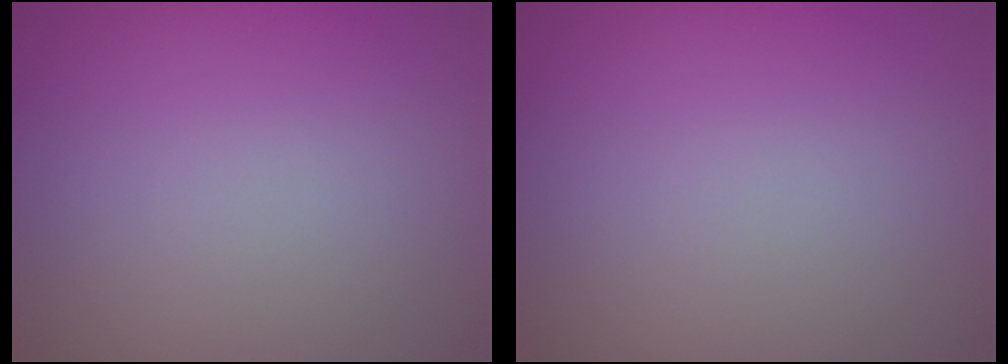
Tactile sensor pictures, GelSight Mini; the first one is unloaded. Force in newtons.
{"total": 0.0}